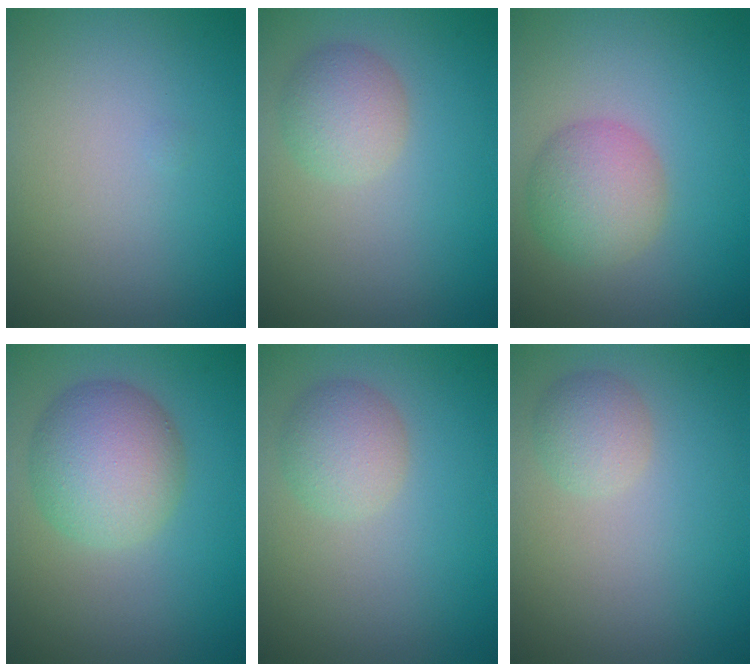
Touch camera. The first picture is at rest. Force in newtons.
{"total": 2.7, "press": 2.7, "slide": 0.2}
{"total": 4.2, "press": 4.2, "slide": 0.2}
{"total": 6.2, "press": 6.2, "slide": 0.0}
{"total": 2.7, "press": 2.7, "slide": 0.2}
{"total": 2.1, "press": 2.1, "slide": 0.1}